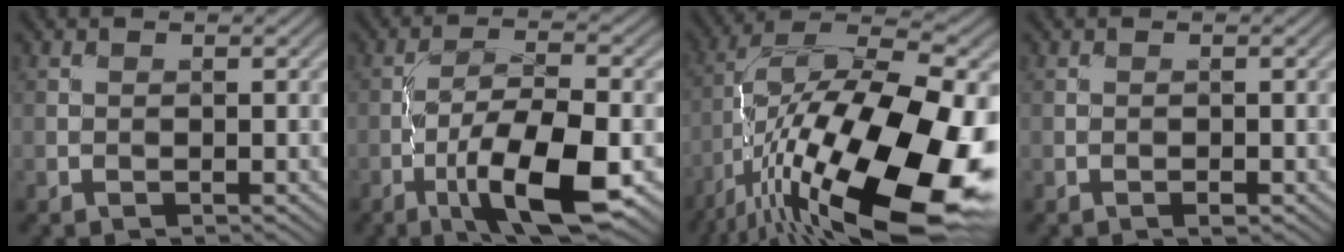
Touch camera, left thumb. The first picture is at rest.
{"total": 10.6, "force": [-4.3, 3.1, 9.1], "torque": [-0.160, -0.001, -0.079]}
{"total": 21.2, "force": [-7.9, 8.4, 17.8], "torque": [-0.321, -0.013, -0.125]}
{"total": 0.7, "force": [-0.4, 0.3, 0.5], "torque": [-0.008, 0.001, -0.008]}